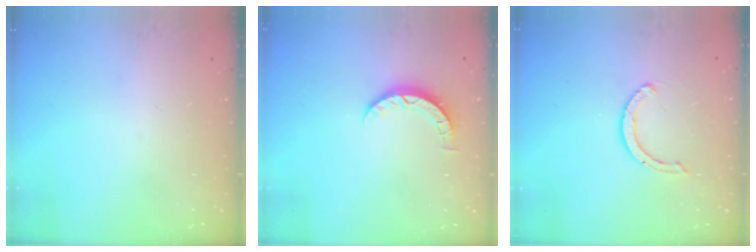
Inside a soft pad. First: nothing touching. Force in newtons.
{"total": 3.3, "press": 3.3, "slide": 0.4}
{"total": 4.2, "press": 4.2, "slide": 0.3}